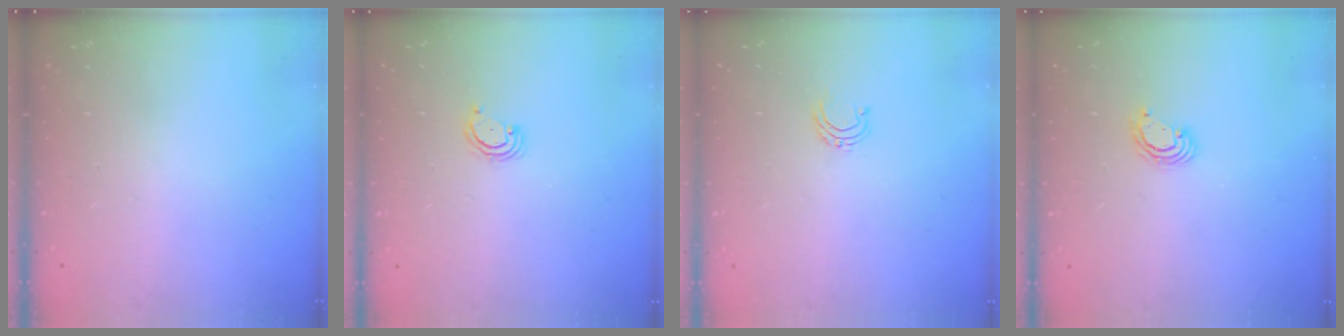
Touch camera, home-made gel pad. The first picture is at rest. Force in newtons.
{"total": 2.9, "press": 2.9, "slide": 0.3}
{"total": 4.6, "press": 4.6, "slide": 0.4}
{"total": 3.8, "press": 3.8, "slide": 0.2}